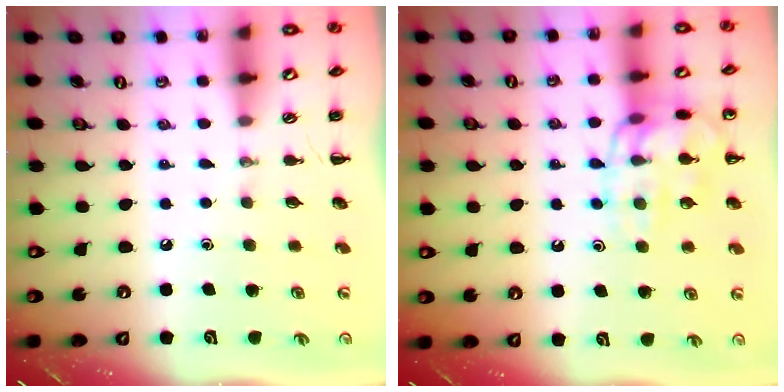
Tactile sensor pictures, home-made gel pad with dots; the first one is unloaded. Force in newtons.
{"total": 14.5, "press": 14.5, "slide": 0.5}